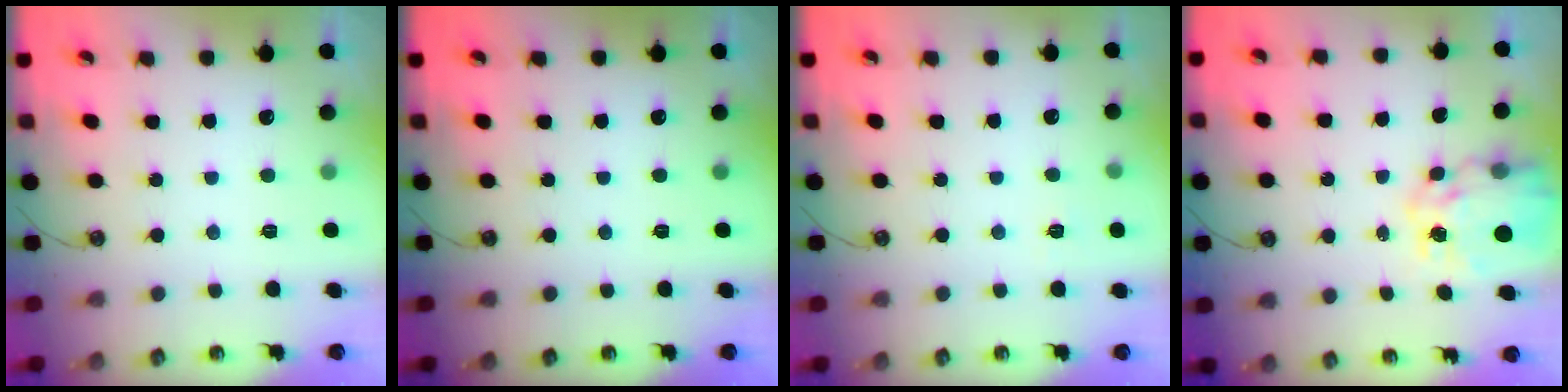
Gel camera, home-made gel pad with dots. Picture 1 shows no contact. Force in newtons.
{"total": 0.0}
{"total": 4.3, "press": 4.3, "slide": 0.5}
{"total": 10.8, "press": 10.8, "slide": 1.1}